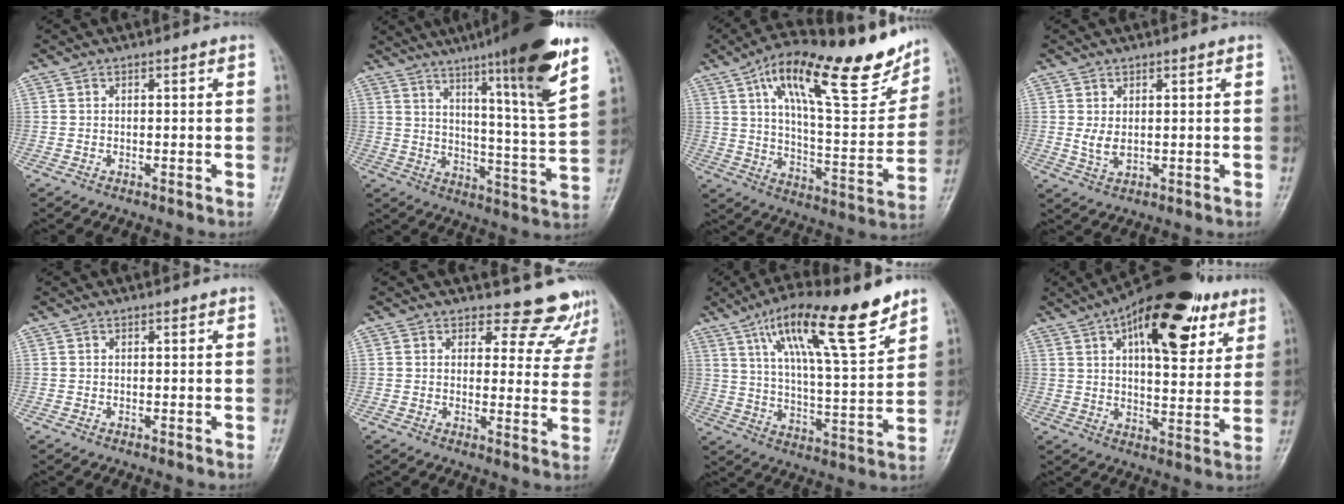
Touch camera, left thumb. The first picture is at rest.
{"total": 20.4, "force": [12.2, 1.1, 16.4], "torque": [-0.223, -0.060, 0.182]}
{"total": 25.5, "force": [15.1, 8.4, 18.7], "torque": [-0.246, -0.038, 0.241]}
{"total": 2.8, "force": [0.5, 1.5, 2.4], "torque": [-0.044, -0.006, 0.017]}
{"total": 0.0}
{"total": 10.1, "force": [9.3, 3.9, -0.2], "torque": [0.055, -0.075, 0.082]}
{"total": 19.0, "force": [11.9, 3.8, 14.3], "torque": [-0.217, -0.047, 0.202]}
{"total": 22.7, "force": [11.1, 10.0, 17.0], "torque": [-0.222, -0.017, 0.167]}